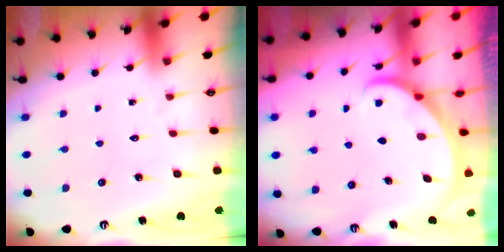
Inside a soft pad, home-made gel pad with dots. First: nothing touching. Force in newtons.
{"total": 2.3, "press": 2.3, "slide": 0.1}